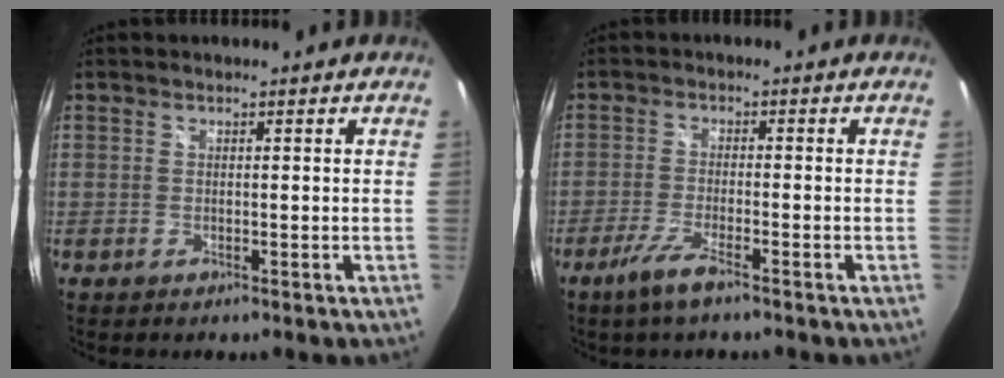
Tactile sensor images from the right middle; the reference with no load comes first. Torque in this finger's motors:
{"motor_torque": [0.66, -0.63, 0.03, 0.06]}